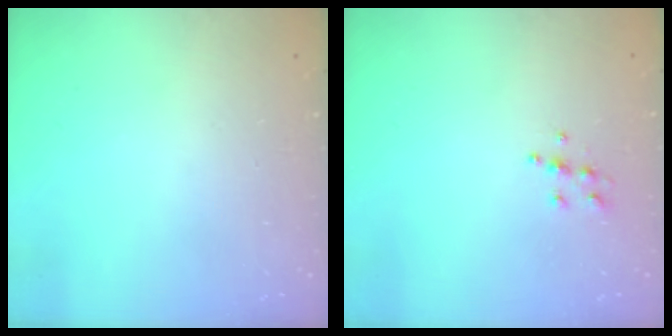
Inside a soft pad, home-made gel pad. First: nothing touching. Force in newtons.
{"total": 5.6, "press": 5.6, "slide": 0.6}